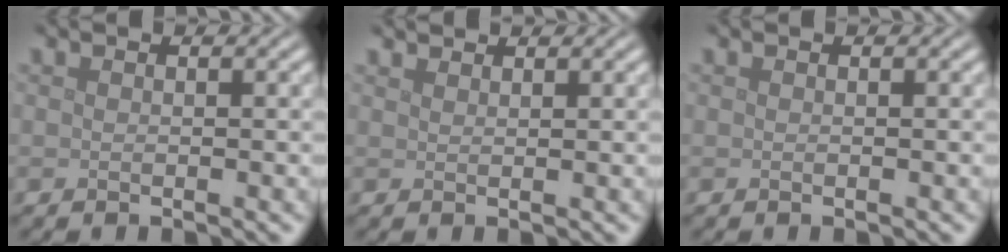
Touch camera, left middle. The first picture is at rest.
{"total": 2.0, "force": [1.9, 0.3, 0.5], "torque": [-0.007, -0.002, 0.026]}
{"total": 0.0}